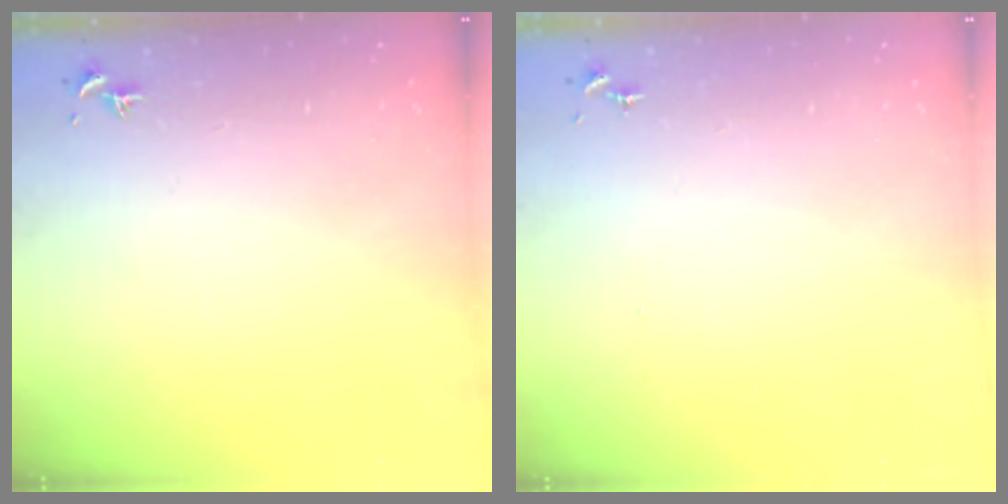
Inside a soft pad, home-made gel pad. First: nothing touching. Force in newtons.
{"total": 0.0}